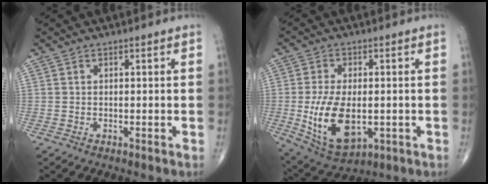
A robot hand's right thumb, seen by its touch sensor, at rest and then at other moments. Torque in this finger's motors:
{"motor_torque": [-0.26, 0.71, 1.30, 0.20, 0.38]}